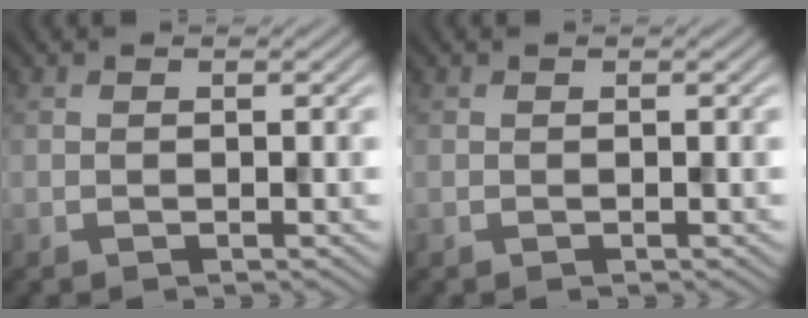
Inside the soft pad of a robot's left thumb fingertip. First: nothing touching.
{"total": 0.0}